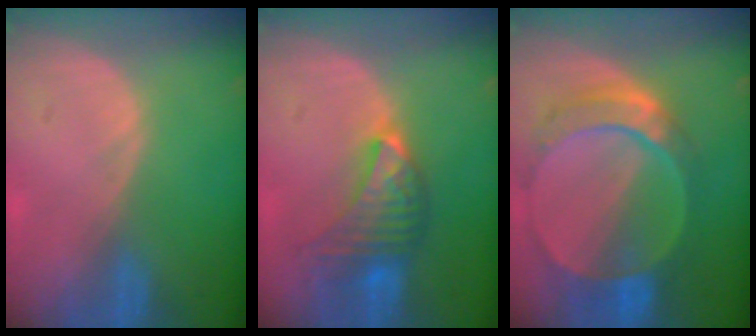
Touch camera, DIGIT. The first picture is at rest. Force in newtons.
{"total": 7.0, "press": 6.9, "slide": 1.1}
{"total": 9.4, "press": 8.3, "slide": 4.4}